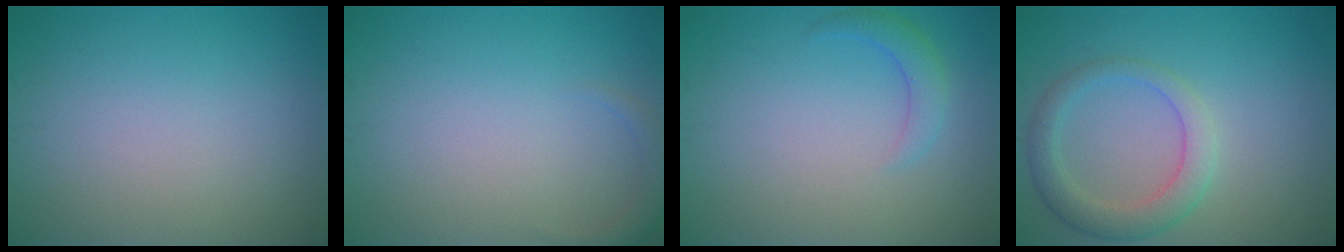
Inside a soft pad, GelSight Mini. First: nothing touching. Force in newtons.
{"total": 1.4, "press": 1.4, "slide": 0.1}
{"total": 2.0, "press": 2.0, "slide": 0.2}
{"total": 3.6, "press": 3.5, "slide": 0.2}